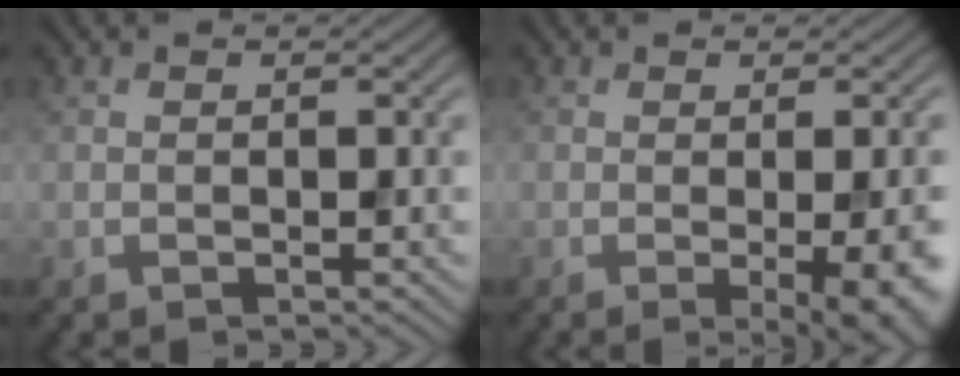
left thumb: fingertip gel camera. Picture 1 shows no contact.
{"total": 8.2, "force": [-2.0, 2.3, 7.7], "torque": [-0.096, -0.011, -0.016]}